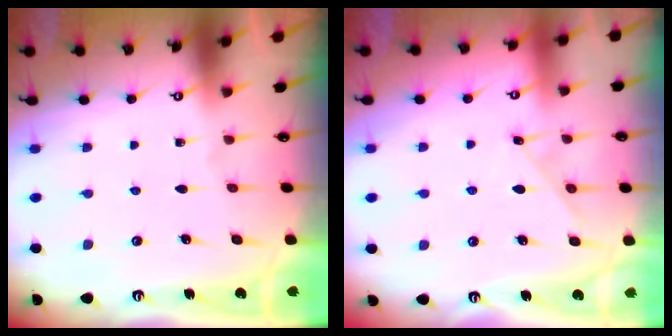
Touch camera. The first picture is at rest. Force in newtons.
{"total": 5.0, "press": 4.9, "slide": 0.7}